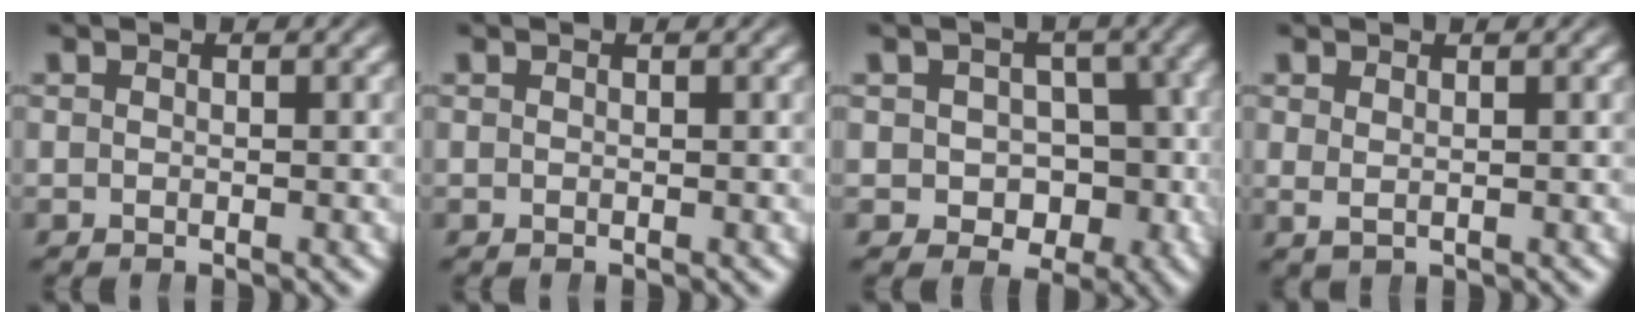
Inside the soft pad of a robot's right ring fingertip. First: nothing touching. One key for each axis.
{"total": 0.0}
{"total": 8.9, "fx": -2.7, "fy": 7.4, "fz": 4.3, "tx": -0.054, "ty": -0.052, "tz": -0.026}
{"total": 0.9, "fx": 0.6, "fy": -0.1, "fz": 0.6, "tx": -0.007, "ty": -0.006, "tz": 0.021}